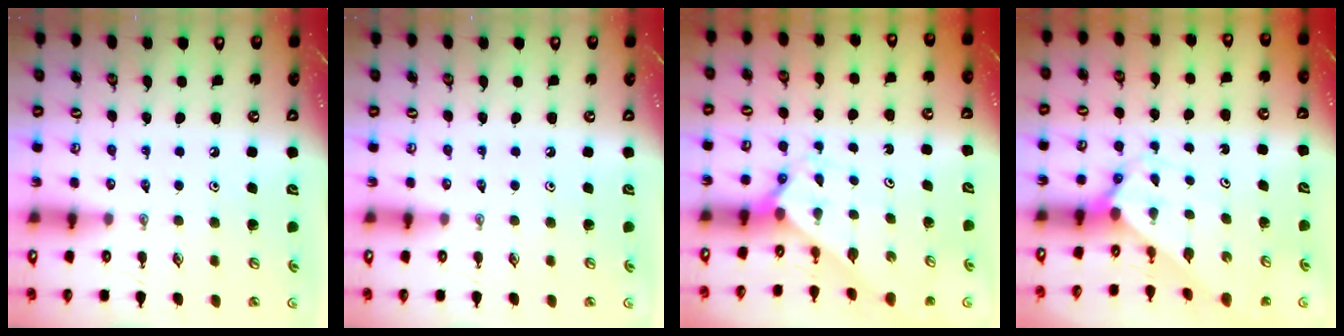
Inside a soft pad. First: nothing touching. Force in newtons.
{"total": 0.0}
{"total": 2.1, "press": 2.1, "slide": 0.2}
{"total": 2.3, "press": 2.3, "slide": 0.2}